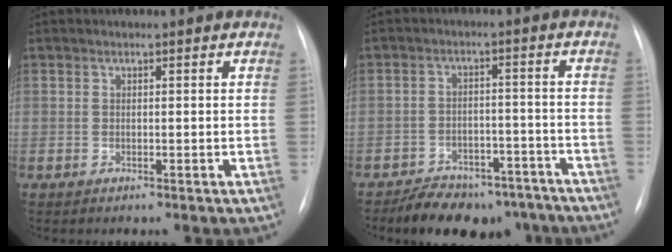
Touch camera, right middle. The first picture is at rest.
{"total": 13.0, "force": [-10.6, 6.1, 4.2], "torque": [-0.049, 0.019, -0.141]}